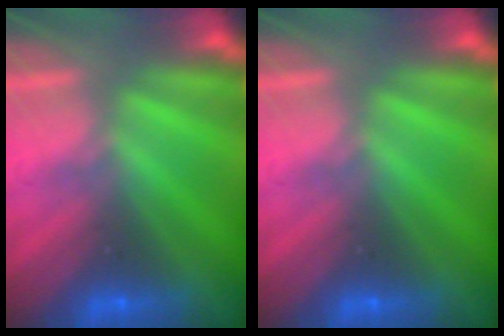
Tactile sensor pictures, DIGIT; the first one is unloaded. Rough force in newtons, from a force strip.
{"total": 0.0}